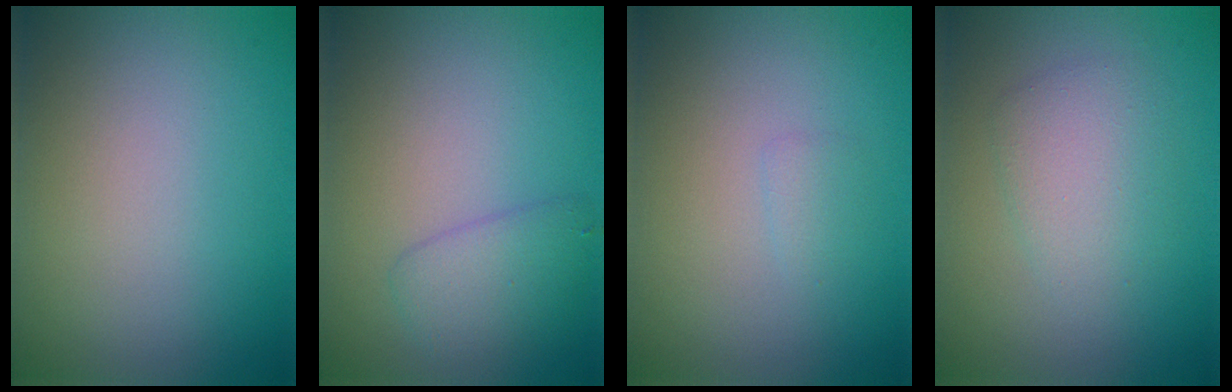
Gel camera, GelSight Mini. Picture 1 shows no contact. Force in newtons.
{"total": 2.5, "press": 2.5, "slide": 0.2}
{"total": 0.7, "press": 0.7, "slide": 0.1}
{"total": 2.8, "press": 2.8, "slide": 0.2}